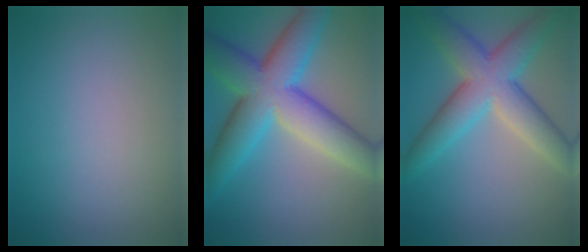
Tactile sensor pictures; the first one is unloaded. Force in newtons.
{"total": 11.0, "press": 11.0, "slide": 0.4}
{"total": 7.7, "press": 7.7, "slide": 0.1}